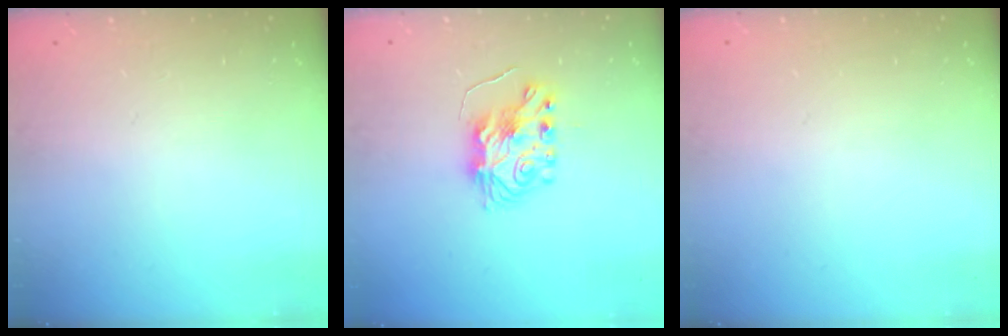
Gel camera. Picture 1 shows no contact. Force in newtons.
{"total": 7.5, "press": 7.5, "slide": 0.6}
{"total": 0.0}